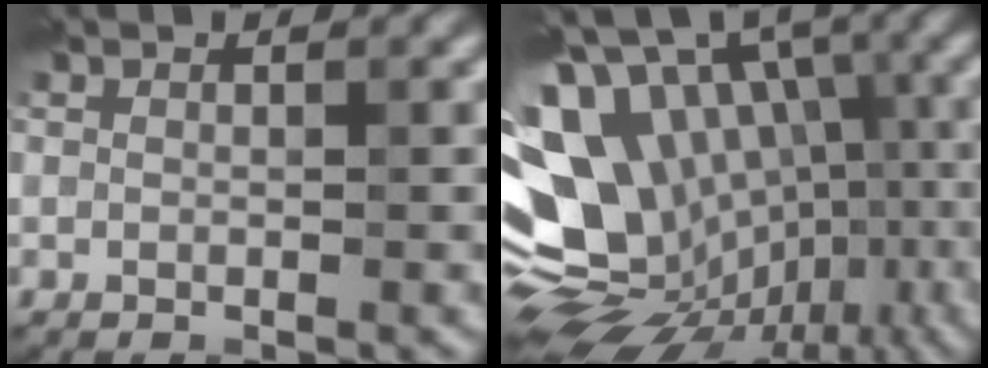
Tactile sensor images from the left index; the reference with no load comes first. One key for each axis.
{"total": 18.2, "fx": -2.8, "fy": 14.0, "fz": 11.3, "tx": -0.206, "ty": 0.006, "tz": -0.009}